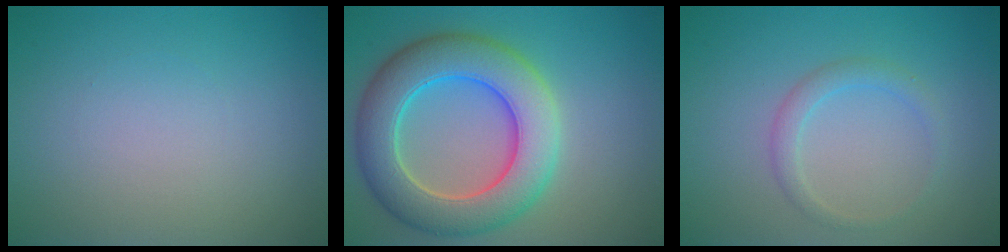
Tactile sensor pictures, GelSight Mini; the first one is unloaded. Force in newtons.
{"total": 8.7, "press": 8.7, "slide": 0.3}
{"total": 1.6, "press": 1.6, "slide": 0.1}